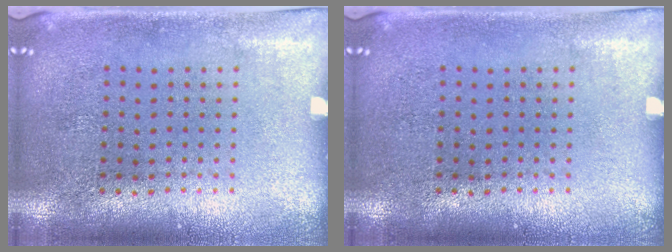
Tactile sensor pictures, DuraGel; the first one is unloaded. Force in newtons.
{"total": 0.0}